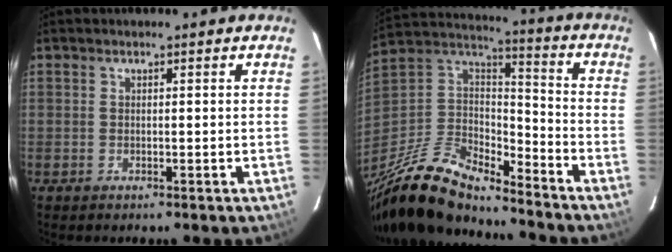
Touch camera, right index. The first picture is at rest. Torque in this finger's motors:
{"motor_torque": [1.07, -1.07, 0.64, 0.15]}